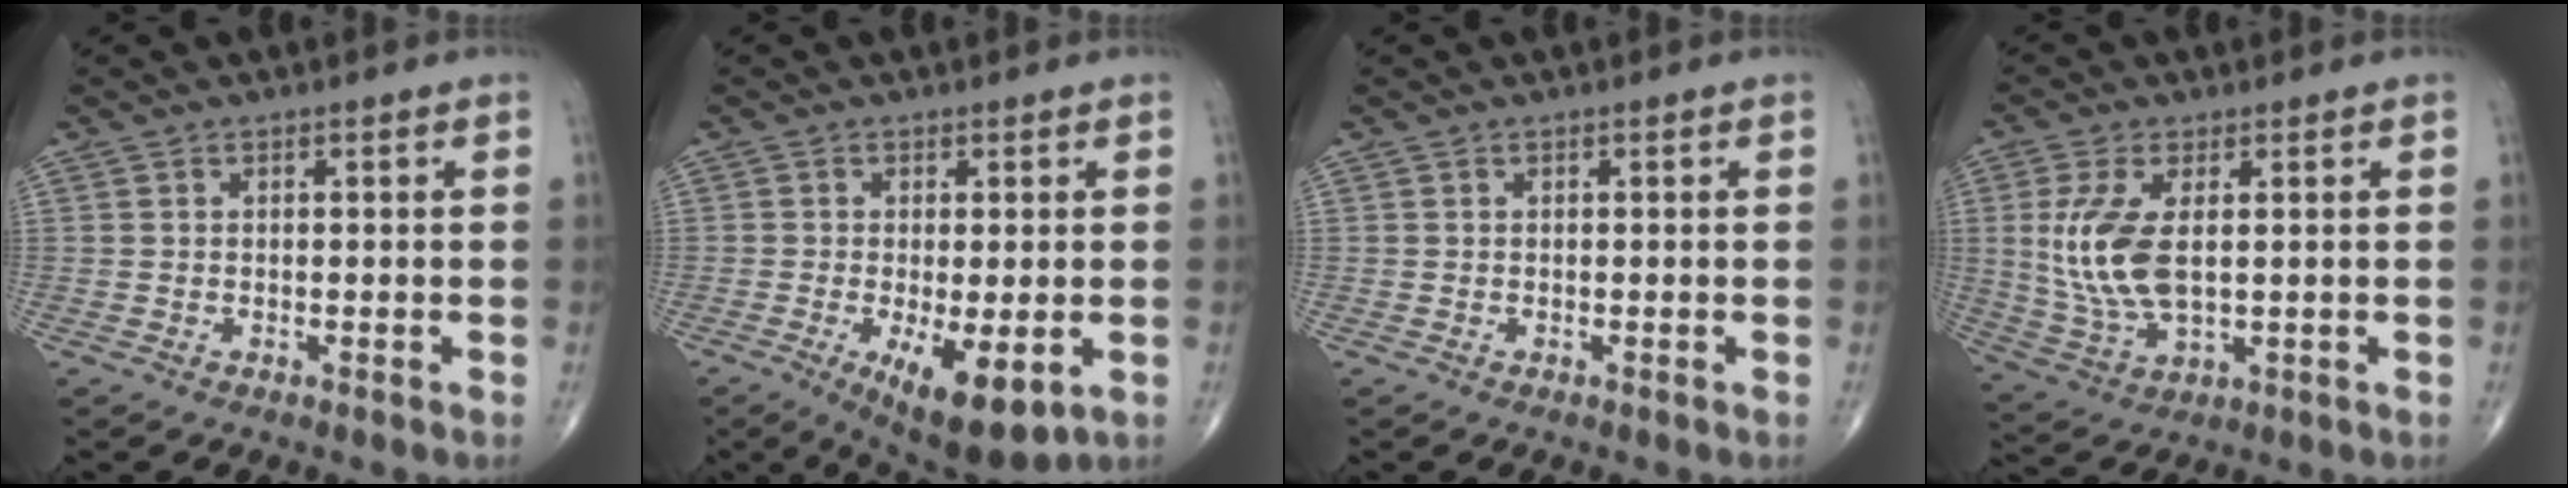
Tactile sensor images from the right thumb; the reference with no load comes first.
{"total": 10.7, "force": [-3.4, 3.9, 9.3], "torque": [-0.146, -0.020, -0.044]}
{"total": 0.0}
{"total": 11.4, "force": [1.5, 5.4, 9.9], "torque": [-0.219, -0.011, 0.040]}